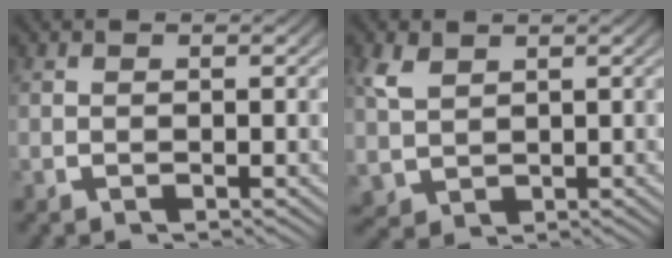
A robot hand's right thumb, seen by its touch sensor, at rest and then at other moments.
{"total": 3.4, "force": [1.0, 2.7, 1.8], "torque": [-0.045, -0.014, 0.039]}